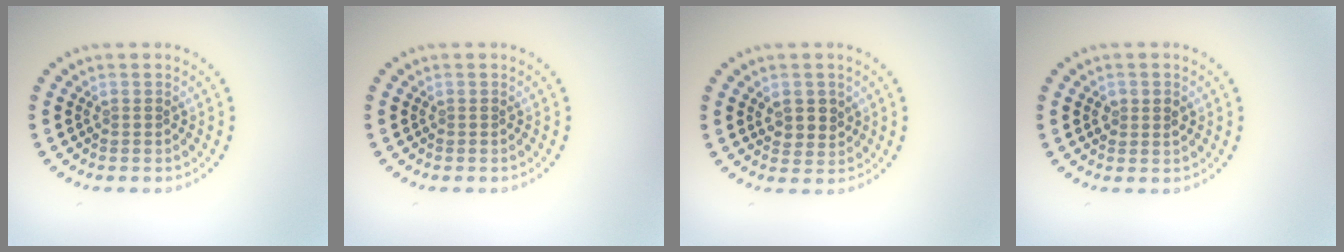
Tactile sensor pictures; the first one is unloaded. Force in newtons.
{"total": 0.0}
{"total": 2.3, "press": 2.1, "slide": 0.8}
{"total": 1.5, "press": 1.5, "slide": 0.2}